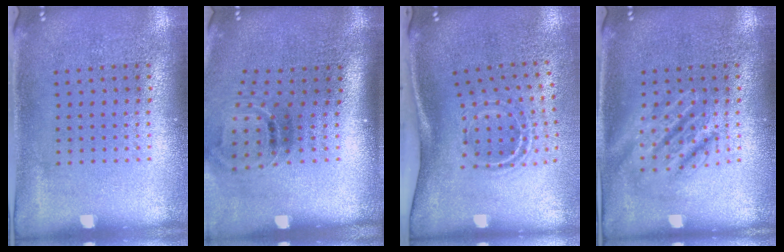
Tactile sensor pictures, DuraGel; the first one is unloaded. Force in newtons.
{"total": 1.5, "press": 1.0, "slide": 1.1}
{"total": 2.1, "press": 1.2, "slide": 1.7}
{"total": 2.8, "press": 2.8, "slide": 0.3}